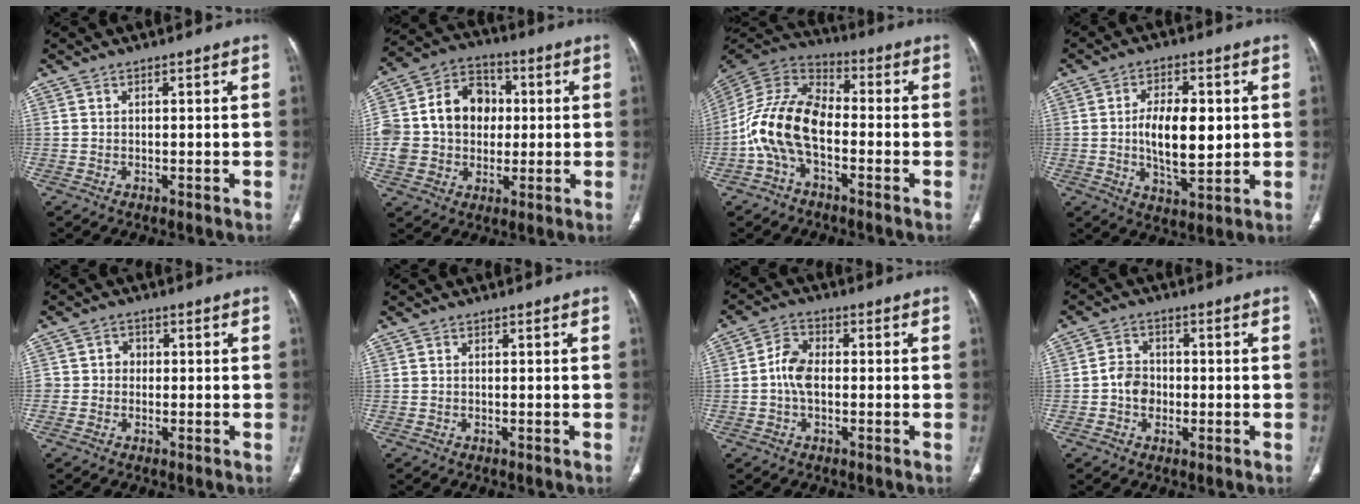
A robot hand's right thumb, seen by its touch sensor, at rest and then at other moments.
{"total": 18.3, "force": [1.1, 14.8, 10.8], "torque": [-0.188, 0.033, 0.024]}
{"total": 14.4, "force": [-3.5, 8.4, 11.2], "torque": [-0.219, 0.048, -0.075]}
{"total": 11.1, "force": [0.5, 5.3, 9.7], "torque": [-0.148, -0.008, 0.013]}
{"total": 2.8, "force": [-0.1, 2.6, 0.9], "torque": [0.010, 0.010, -0.007]}
{"total": 0.0}
{"total": 5.7, "force": [-0.5, 3.6, 4.4], "torque": [-0.082, 0.015, -0.016]}
{"total": 5.1, "force": [-0.8, 4.2, 2.8], "torque": [-0.030, 0.013, -0.020]}